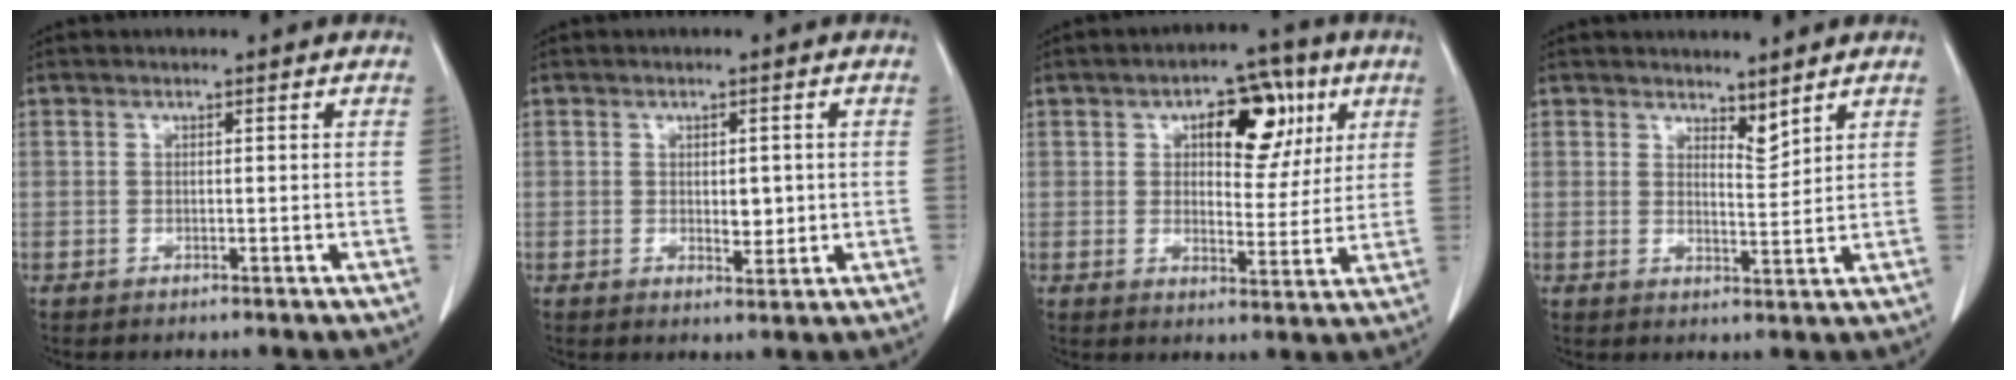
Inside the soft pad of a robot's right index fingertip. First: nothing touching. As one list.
[{"total": 3.0, "force": [0.0, 1.5, 2.5], "torque": [-0.036, -0.003, 0.006]}, {"total": 10.4, "force": [4.2, 5.4, 7.8], "torque": [-0.100, 0.024, 0.062]}, {"total": 3.0, "force": [2.7, 0.8, 1.2], "torque": [-0.020, -0.009, 0.050]}]